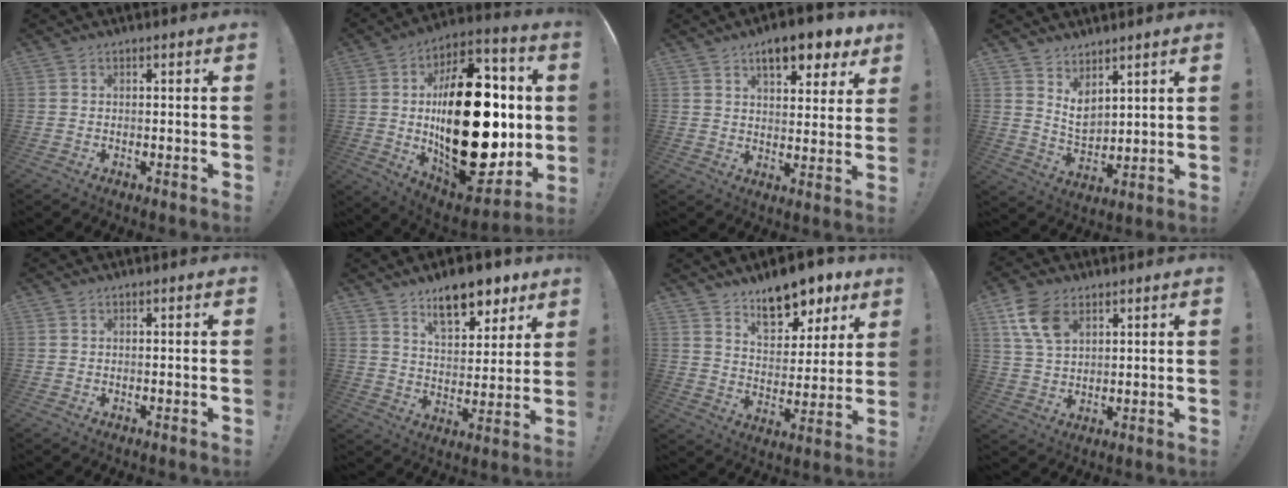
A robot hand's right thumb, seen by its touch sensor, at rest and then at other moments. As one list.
[{"total": 38.2, "force": [-0.1, 20.6, 32.2], "torque": [-0.532, 0.001, 0.023]}, {"total": 11.0, "force": [7.2, 3.7, 7.5], "torque": [-0.099, -0.042, 0.119]}, {"total": 6.5, "force": [4.9, 3.7, 2.2], "torque": [-0.038, -0.044, 0.093]}, {"total": 0.0}, {"total": 13.3, "force": [9.3, 5.9, 7.5], "torque": [-0.103, -0.057, 0.162]}, {"total": 13.5, "force": [9.9, 6.5, 6.4], "torque": [-0.090, -0.066, 0.177]}, {"total": 9.8, "force": [5.1, 5.9, 6.0], "torque": [-0.120, -0.010, 0.099]}]